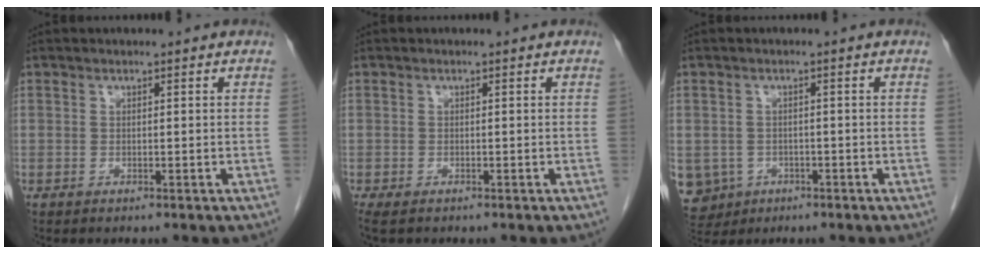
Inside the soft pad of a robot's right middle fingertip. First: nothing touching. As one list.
[{"total": 2.5, "force": [-1.9, 0.9, 1.3], "torque": [-0.025, -0.008, -0.029]}, {"total": 8.4, "force": [-3.3, 7.5, 1.9], "torque": [-0.067, 0.004, -0.043]}]